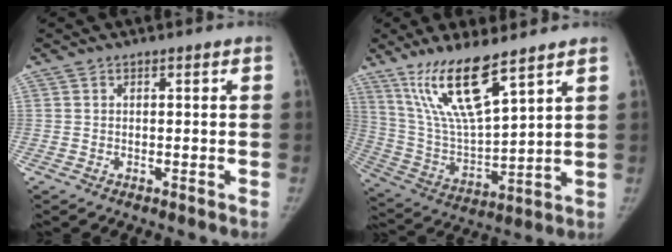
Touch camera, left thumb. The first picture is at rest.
{"total": 15.6, "force": [10.3, 3.2, 11.3], "torque": [-0.211, -0.058, 0.215]}